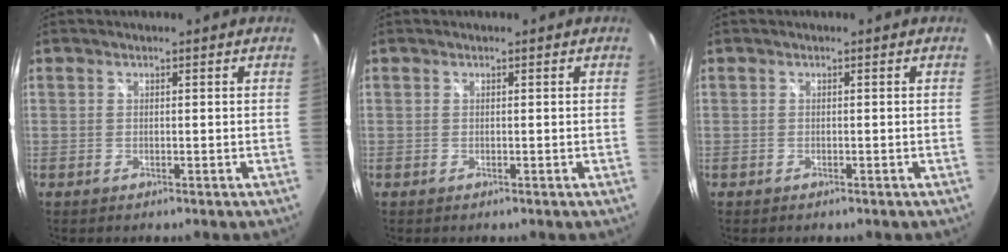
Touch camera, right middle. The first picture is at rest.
{"total": 0.0}
{"total": 0.0}